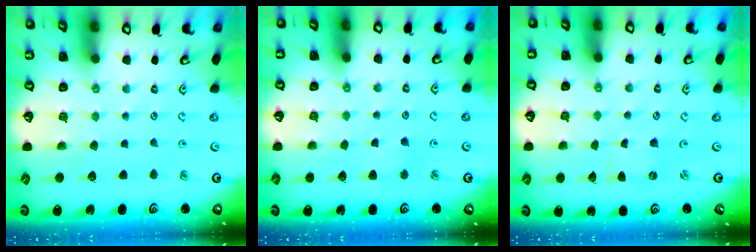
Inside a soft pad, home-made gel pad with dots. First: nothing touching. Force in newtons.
{"total": 2.5, "press": 2.5, "slide": 0.5}
{"total": 0.0}